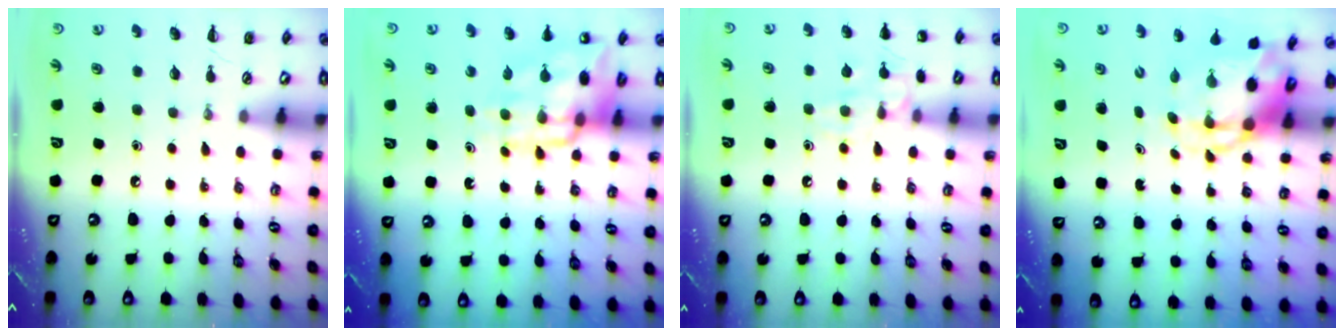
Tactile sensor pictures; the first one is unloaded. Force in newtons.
{"total": 13.4, "press": 13.0, "slide": 3.1}
{"total": 10.5, "press": 10.4, "slide": 1.0}
{"total": 4.6, "press": 4.5, "slide": 1.2}